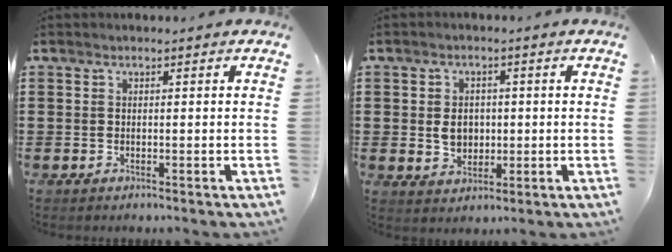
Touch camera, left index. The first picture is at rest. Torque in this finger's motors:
{"motor_torque": [1.07, 1.07, 0.11, 0.06]}